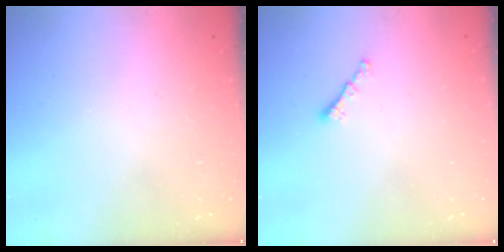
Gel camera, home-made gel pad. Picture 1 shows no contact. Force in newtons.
{"total": 0.6, "press": 0.5, "slide": 0.4}